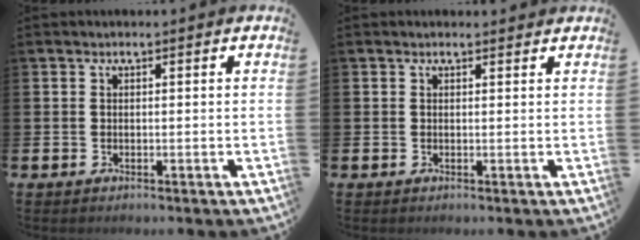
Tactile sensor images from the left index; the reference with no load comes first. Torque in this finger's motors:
{"motor_torque": [0.98, -1.16, 0.32, 0.04]}